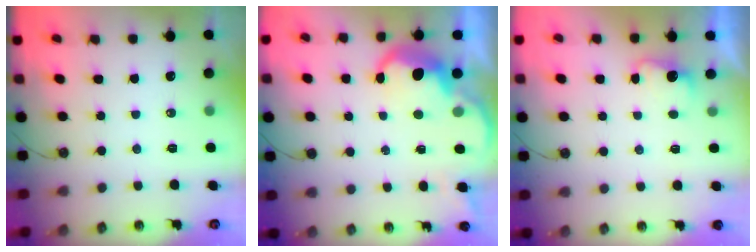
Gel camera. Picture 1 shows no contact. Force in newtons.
{"total": 6.6, "press": 6.5, "slide": 0.6}
{"total": 3.0, "press": 2.8, "slide": 1.0}